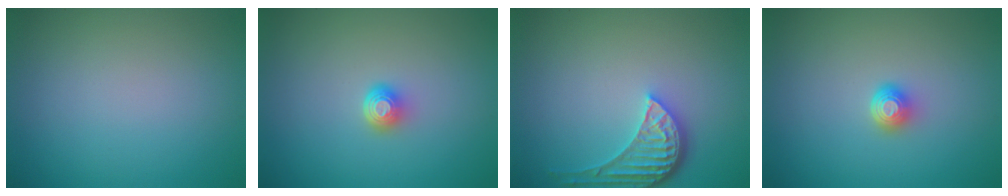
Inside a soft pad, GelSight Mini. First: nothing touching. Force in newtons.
{"total": 1.8, "press": 1.3, "slide": 1.3}
{"total": 4.1, "press": 3.4, "slide": 2.4}
{"total": 1.6, "press": 1.2, "slide": 1.0}